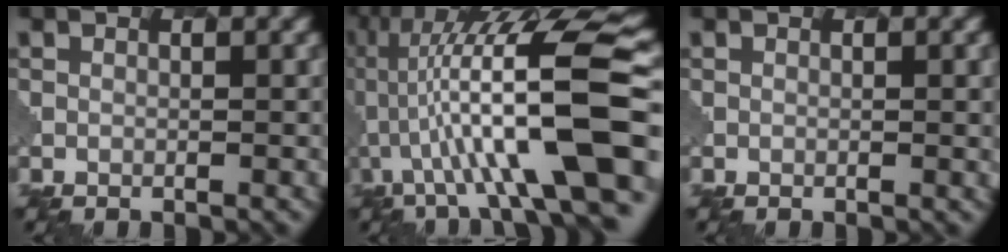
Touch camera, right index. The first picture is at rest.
{"total": 15.2, "force": [0.4, 3.1, 14.9], "torque": [-0.253, 0.038, 0.014]}
{"total": 1.4, "force": [0.3, 0.3, 1.3], "torque": [-0.012, 0.001, 0.004]}